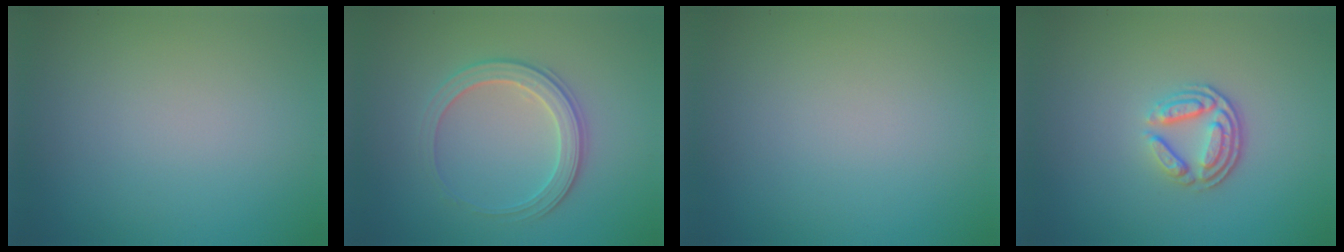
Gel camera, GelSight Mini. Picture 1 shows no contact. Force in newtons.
{"total": 3.1, "press": 2.9, "slide": 1.1}
{"total": 0.0}
{"total": 3.5, "press": 2.6, "slide": 2.4}